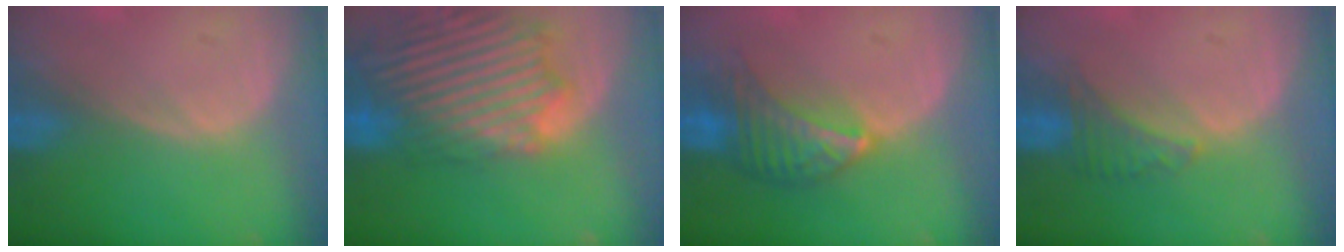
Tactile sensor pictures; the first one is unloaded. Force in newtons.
{"total": 14.6, "press": 12.5, "slide": 7.5}
{"total": 7.1, "press": 6.4, "slide": 3.1}
{"total": 3.3, "press": 3.2, "slide": 0.7}